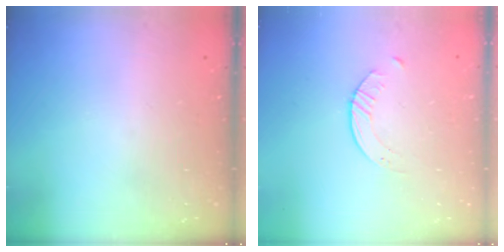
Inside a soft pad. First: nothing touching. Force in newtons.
{"total": 1.6, "press": 1.6, "slide": 0.3}